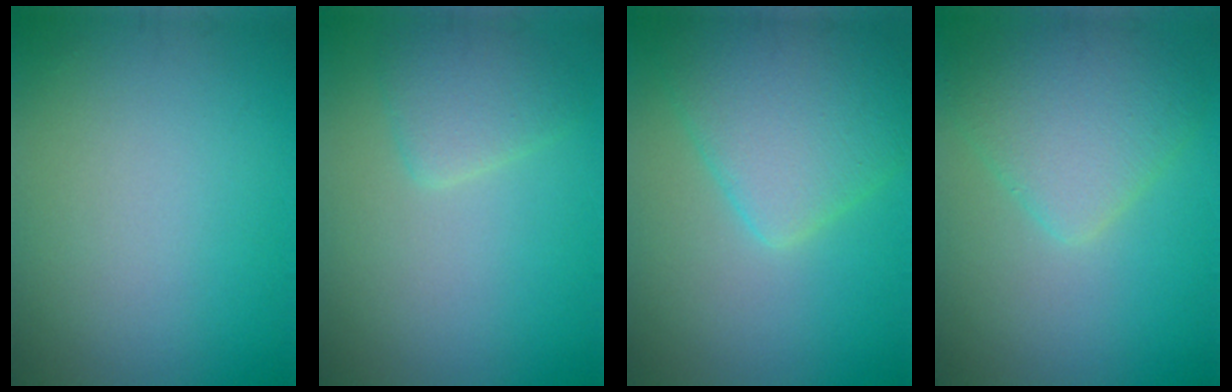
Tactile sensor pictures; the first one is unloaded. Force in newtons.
{"total": 2.6, "press": 2.6, "slide": 0.3}
{"total": 6.8, "press": 6.8, "slide": 0.3}
{"total": 5.2, "press": 5.2, "slide": 0.2}